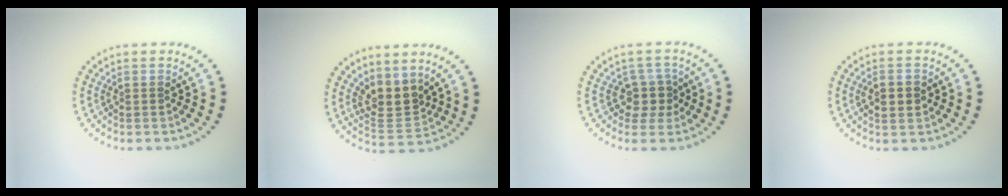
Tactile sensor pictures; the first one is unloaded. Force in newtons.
{"total": 3.4, "press": 2.8, "slide": 1.8}
{"total": 2.5, "press": 2.1, "slide": 1.4}
{"total": 2.9, "press": 2.9, "slide": 0.2}